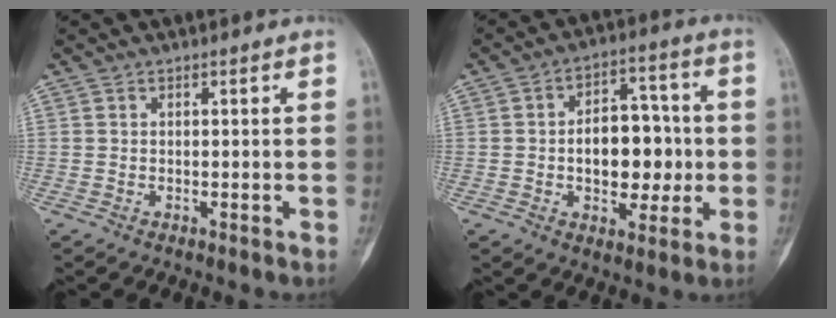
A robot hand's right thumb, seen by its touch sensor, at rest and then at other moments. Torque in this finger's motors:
{"motor_torque": [1.67, 1.68, 0.65, -0.59, 0.03]}